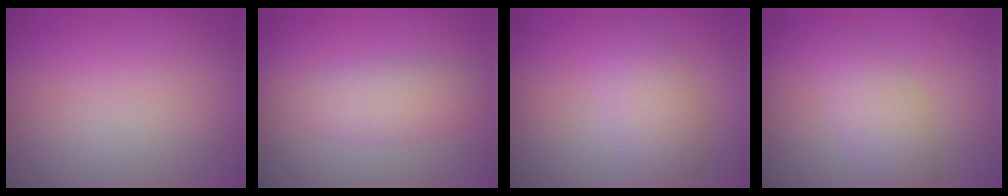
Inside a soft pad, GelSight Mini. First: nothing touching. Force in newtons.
{"total": 2.7, "press": 2.7, "slide": 0.1}
{"total": 3.0, "press": 3.0, "slide": 0.1}
{"total": 2.7, "press": 2.7, "slide": 0.1}